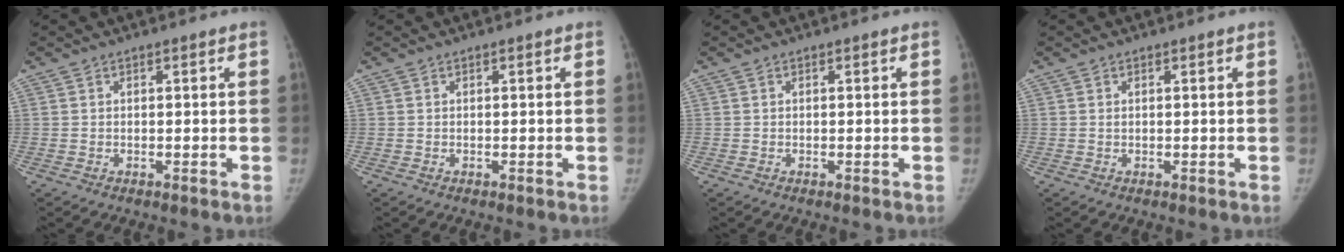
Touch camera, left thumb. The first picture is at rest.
{"total": 0.0}
{"total": 0.0}
{"total": 0.0}